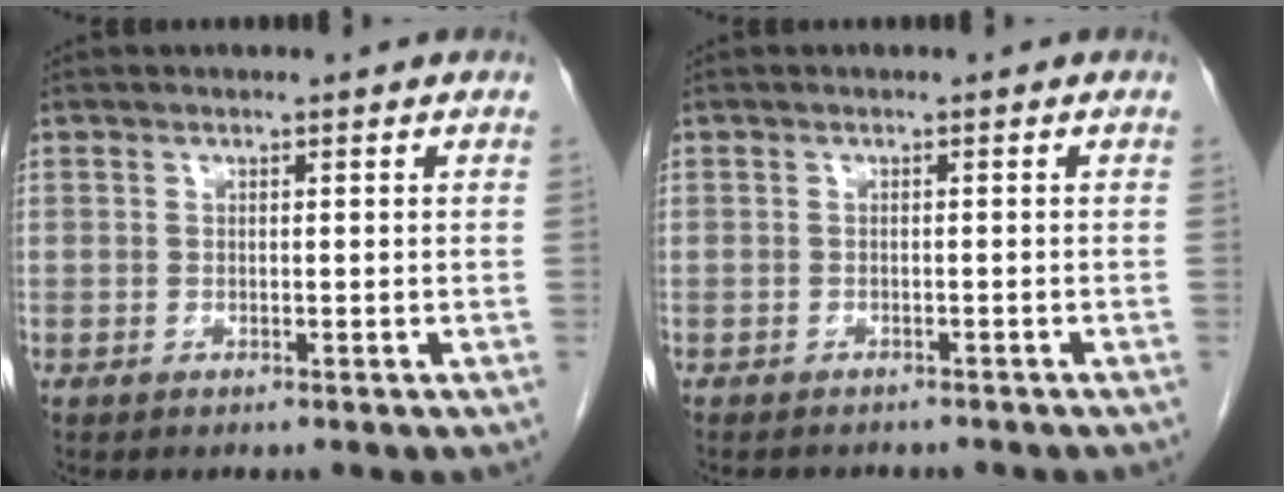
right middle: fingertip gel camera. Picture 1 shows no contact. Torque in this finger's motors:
{"motor_torque": [-0.11, 0.13, -0.01, 0.01]}